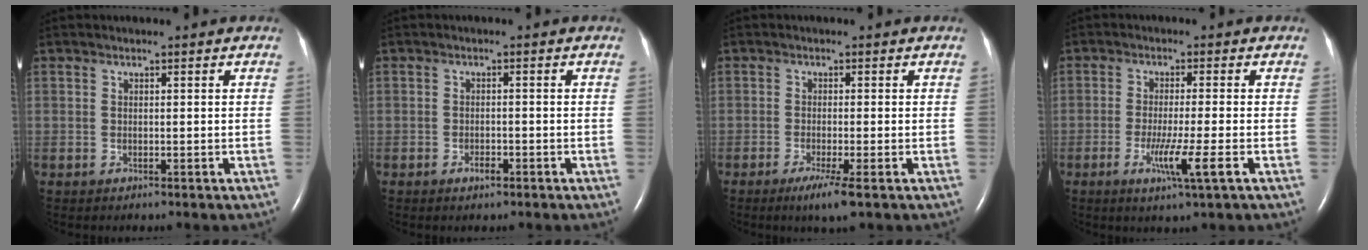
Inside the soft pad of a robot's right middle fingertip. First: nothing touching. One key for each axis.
{"total": 1.5, "fx": -0.9, "fy": 0.6, "fz": 1.0, "tx": -0.017, "ty": 0.001, "tz": -0.012}
{"total": 3.9, "fx": -2.2, "fy": -0.2, "fz": 3.2, "tx": -0.060, "ty": -0.014, "tz": -0.039}
{"total": 5.6, "fx": -2.1, "fy": -0.7, "fz": 5.2, "tx": -0.095, "ty": -0.017, "tz": -0.038}